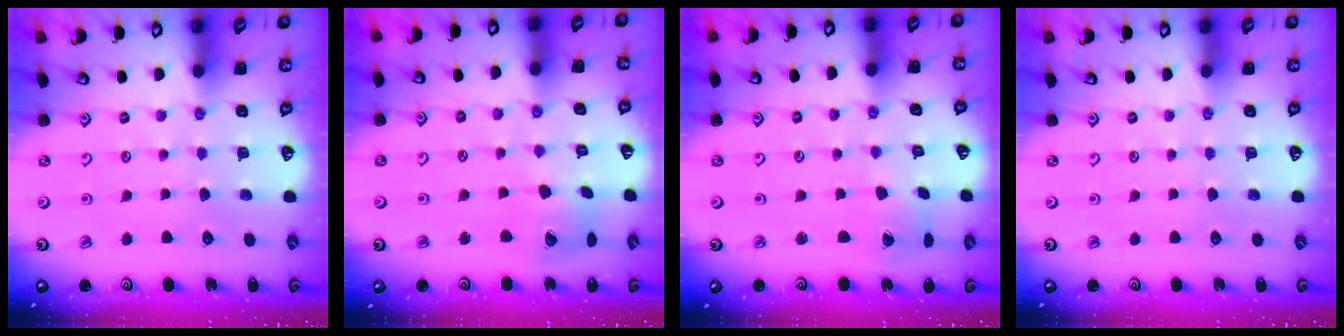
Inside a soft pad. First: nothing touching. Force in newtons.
{"total": 11.1, "press": 11.0, "slide": 1.4}
{"total": 1.6, "press": 1.5, "slide": 0.3}
{"total": 0.0}